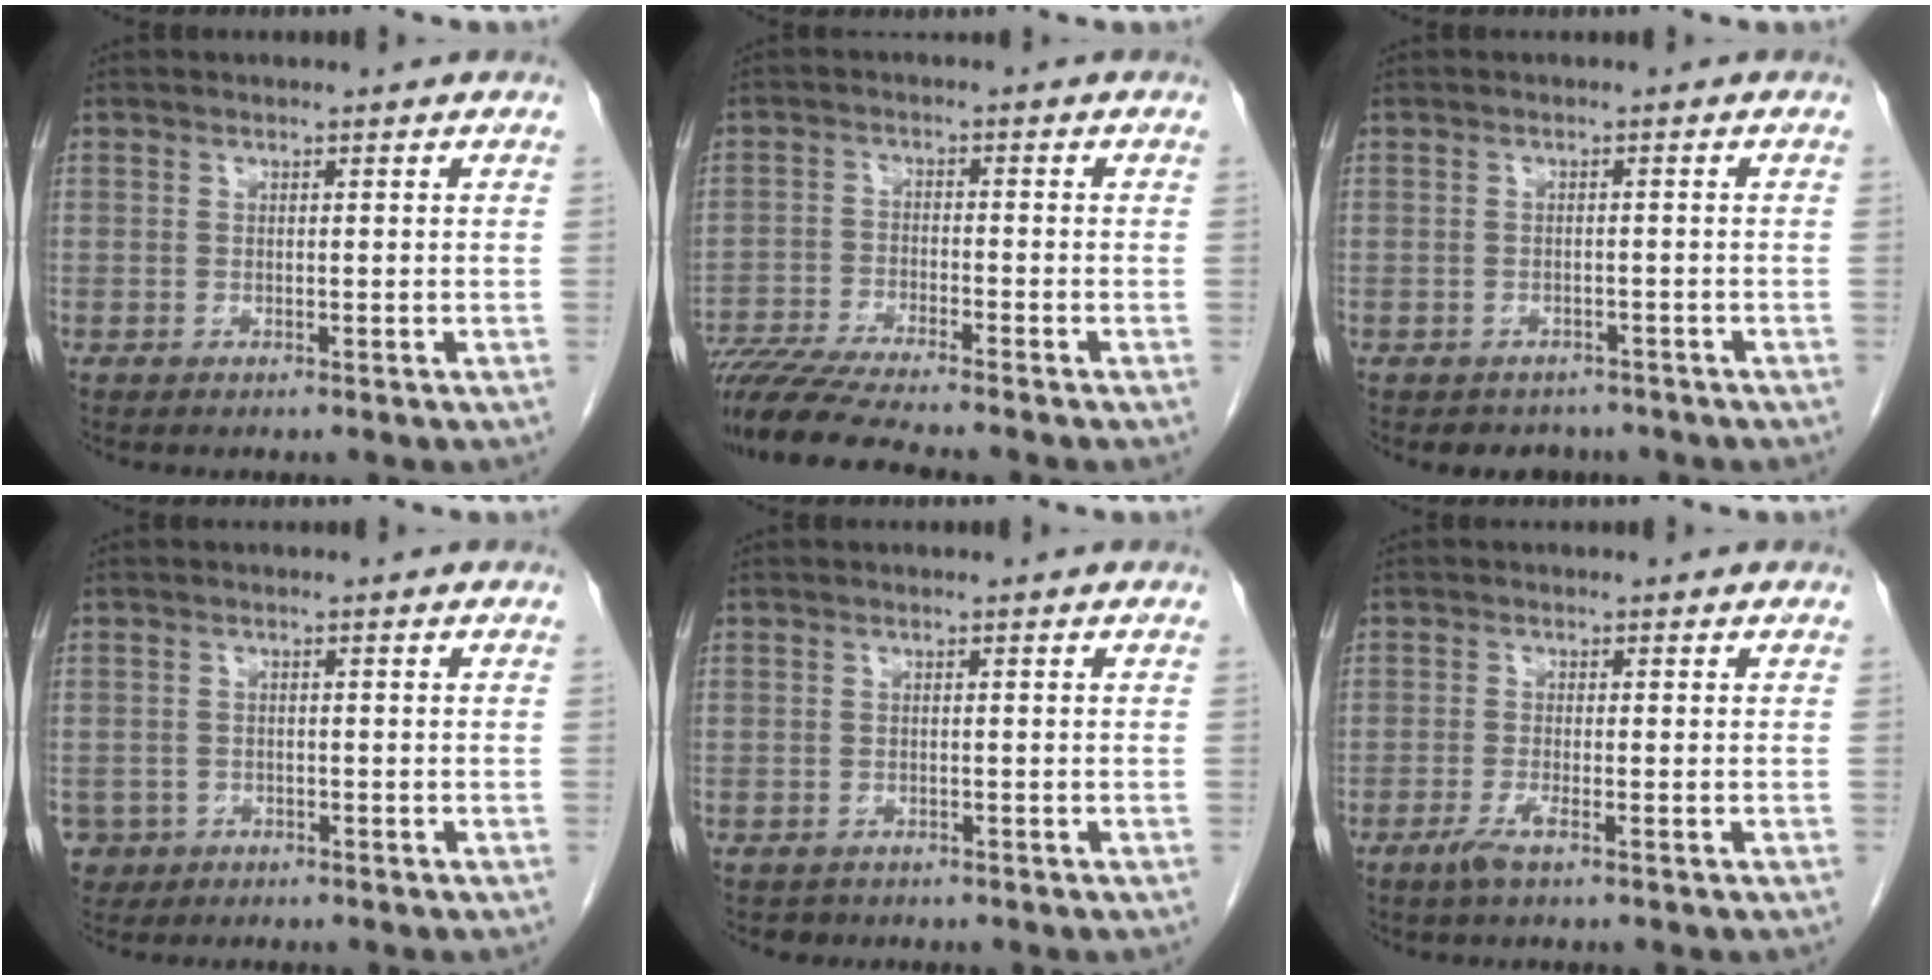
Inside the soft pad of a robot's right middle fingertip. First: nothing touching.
{"total": 10.6, "force": [-9.4, -0.6, 4.9], "torque": [-0.081, -0.026, -0.160]}
{"total": 3.4, "force": [-2.8, 1.9, 0.0], "torque": [-0.006, 0.008, -0.037]}
{"total": 3.2, "force": [-1.7, 2.8, 0.1], "torque": [0.000, 0.007, -0.026]}
{"total": 1.2, "force": [-0.9, 0.7, -0.2], "torque": [-0.006, 0.002, -0.014]}
{"total": 2.3, "force": [-1.4, -0.1, 1.8], "torque": [-0.040, -0.005, -0.030]}